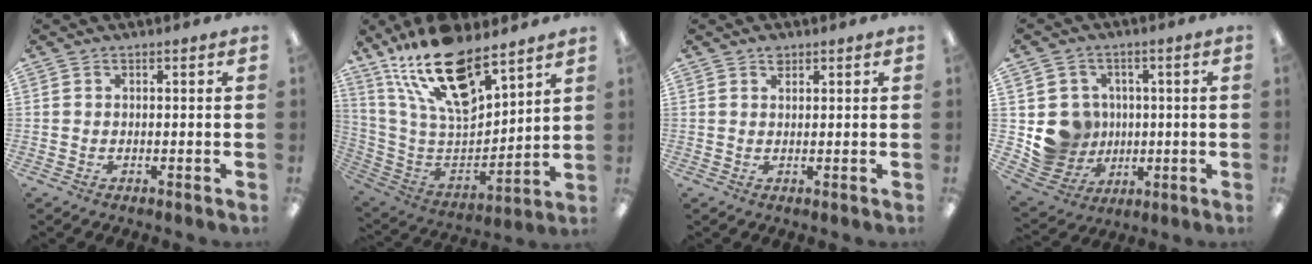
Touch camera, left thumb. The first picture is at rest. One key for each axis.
{"total": 22.5, "fx": 15.6, "fy": 9.1, "fz": 13.4, "tx": -0.246, "ty": -0.095, "tz": 0.273}
{"total": 1.7, "fx": 1.3, "fy": 0.9, "fz": 0.7, "tx": -0.008, "ty": -0.005, "tz": 0.022}
{"total": 9.7, "fx": 0.4, "fy": 9.6, "fz": 1.6, "tx": -0.049, "ty": -0.004, "tz": 0.024}